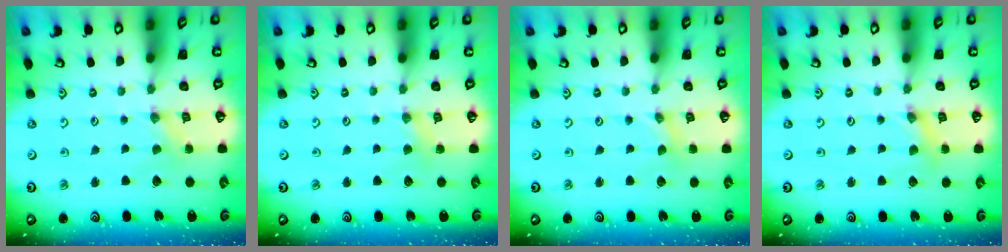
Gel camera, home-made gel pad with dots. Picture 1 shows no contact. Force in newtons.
{"total": 3.4, "press": 3.3, "slide": 0.4}
{"total": 0.0}
{"total": 2.0, "press": 2.0, "slide": 0.3}